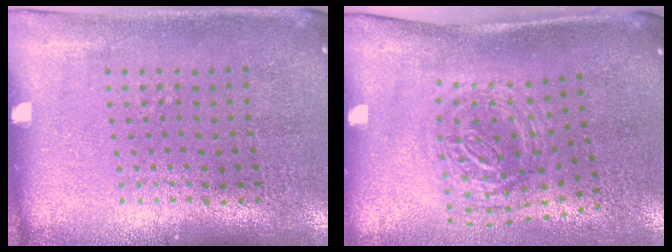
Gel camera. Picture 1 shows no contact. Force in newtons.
{"total": 1.2, "press": 1.1, "slide": 0.6}